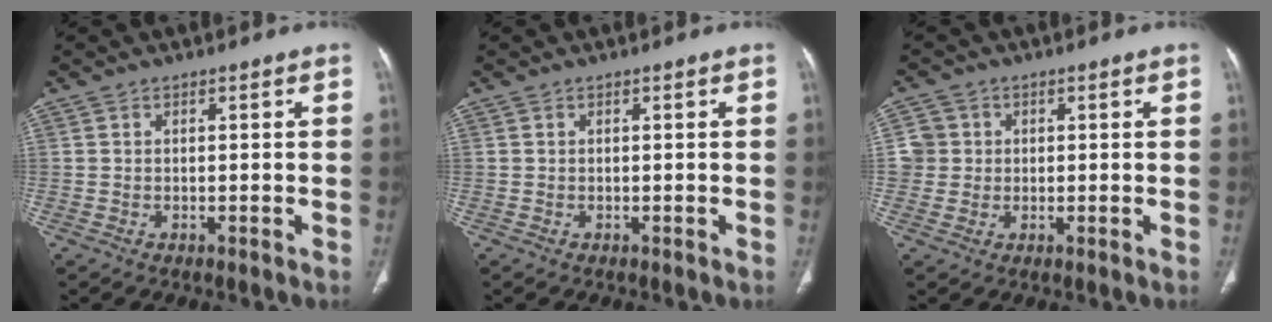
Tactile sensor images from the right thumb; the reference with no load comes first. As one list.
[{"total": 0.0}, {"total": 4.0, "force": [0.4, 4.0, 0.2], "torque": [0.025, 0.006, 0.006]}]